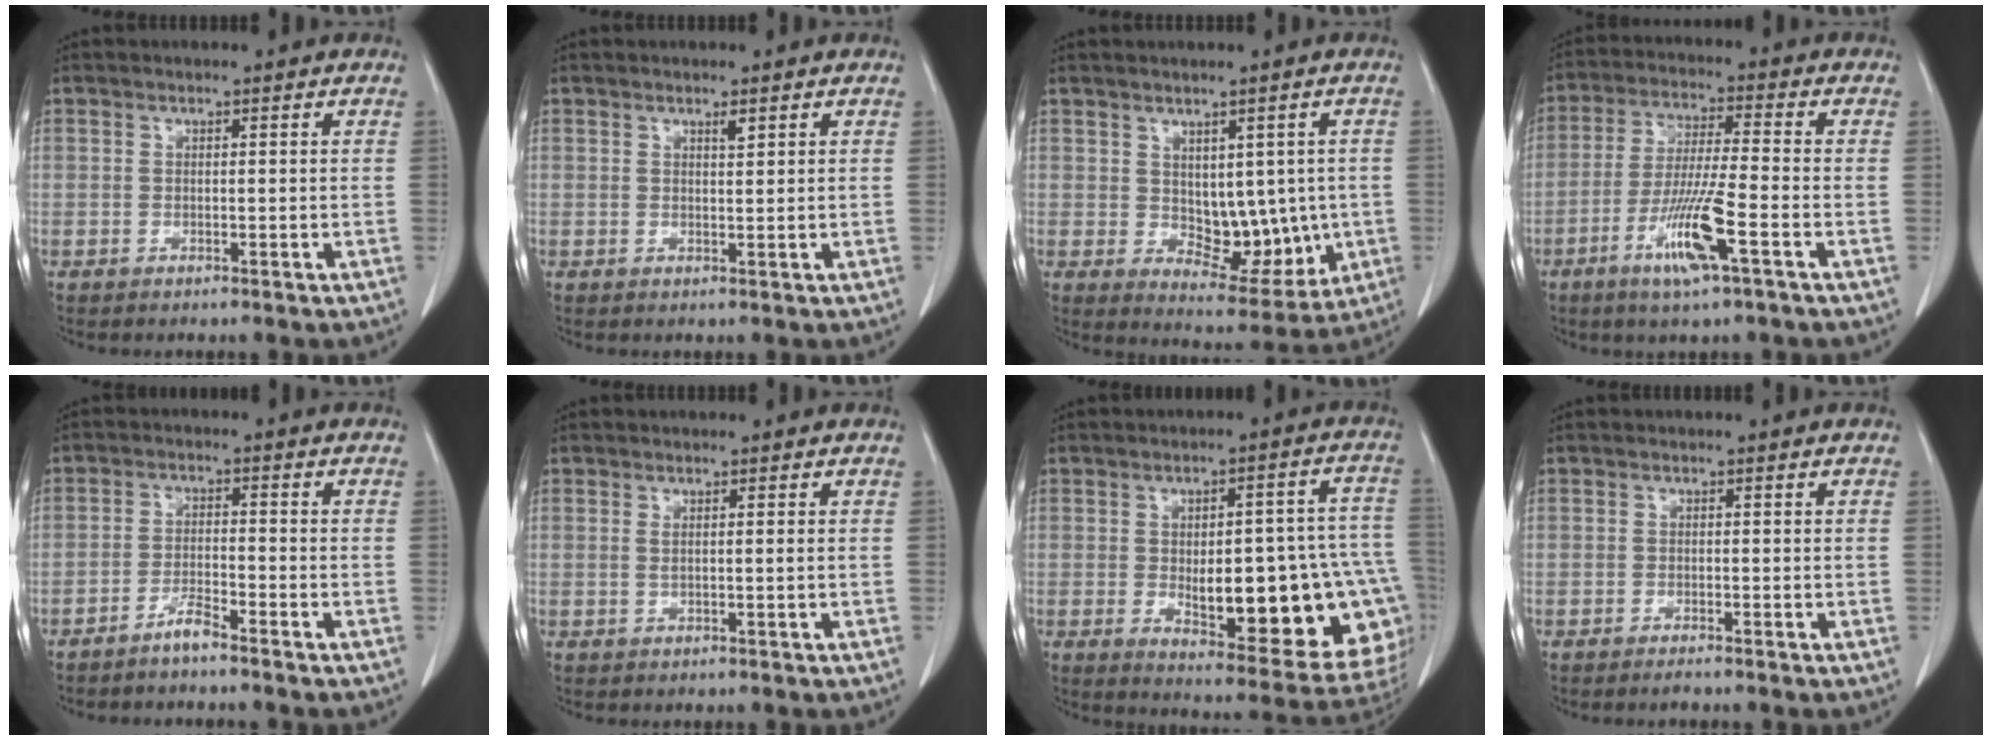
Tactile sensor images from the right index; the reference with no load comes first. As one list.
[{"total": 1.0, "force": [0.7, 0.1, 0.7], "torque": [-0.016, -0.005, 0.012]}, {"total": 8.9, "force": [-0.1, 5.4, 7.2], "torque": [-0.082, 0.000, 0.023]}, {"total": 10.2, "force": [-4.6, 0.2, 9.1], "torque": [-0.179, -0.016, -0.089]}, {"total": 3.0, "force": [-2.6, 0.0, 1.5], "torque": [-0.032, -0.003, -0.051]}, {"total": 0.8, "force": [0.2, -0.1, 0.8], "torque": [-0.019, -0.002, 0.004]}, {"total": 23.0, "force": [-4.2, 7.5, 21.3], "torque": [-0.189, 0.025, -0.026]}, {"total": 1.0, "force": [-0.9, -0.1, 0.4], "torque": [-0.012, -0.003, -0.012]}]